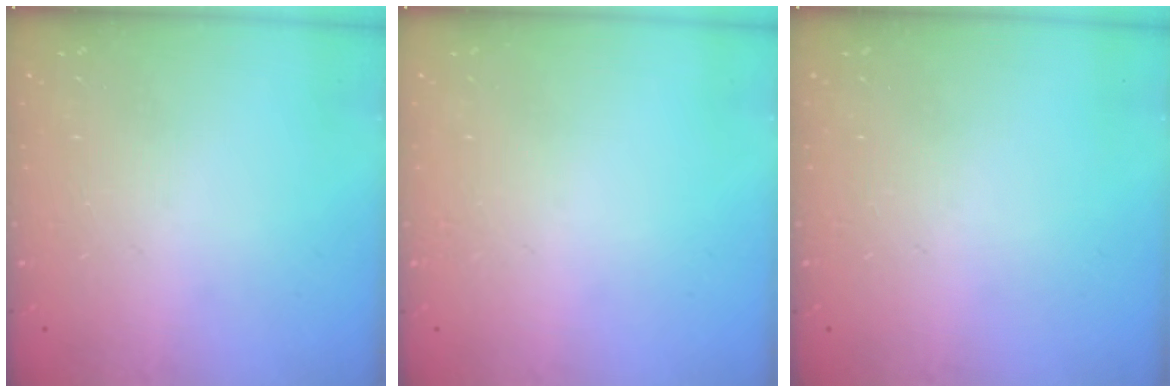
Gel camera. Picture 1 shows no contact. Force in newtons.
{"total": 0.0}
{"total": 0.0}